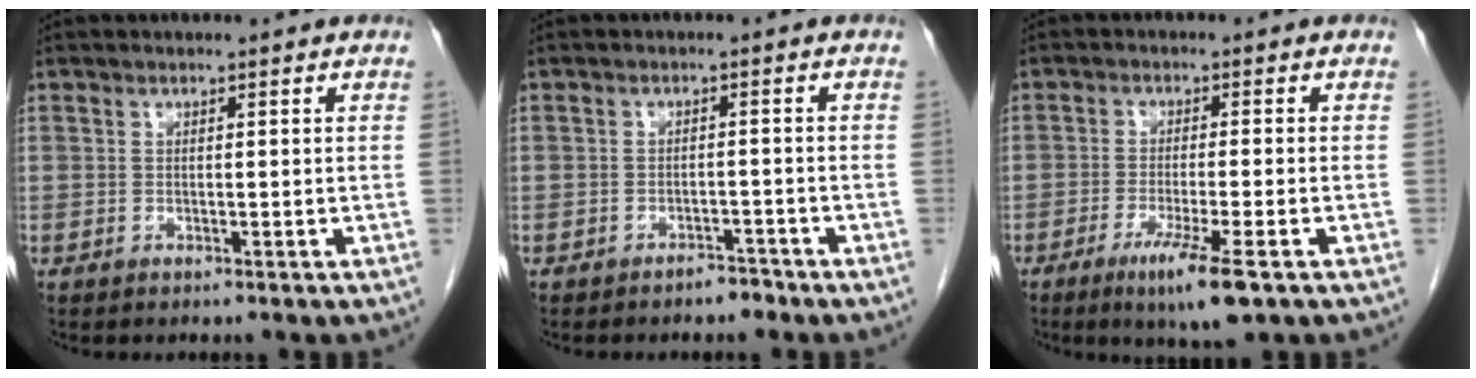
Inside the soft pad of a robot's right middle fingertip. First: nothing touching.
{"total": 1.9, "force": [-1.6, 0.6, 0.6], "torque": [-0.013, -0.001, -0.021]}
{"total": 7.4, "force": [-4.1, 0.0, 6.2], "torque": [-0.114, -0.024, -0.067]}